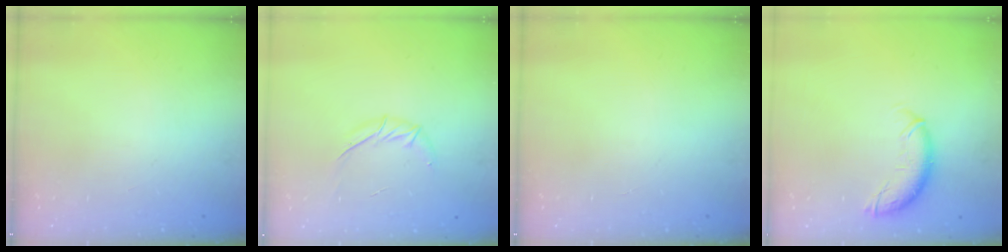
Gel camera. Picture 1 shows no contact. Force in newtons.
{"total": 7.6, "press": 7.5, "slide": 1.1}
{"total": 0.0}
{"total": 9.7, "press": 9.7, "slide": 0.7}